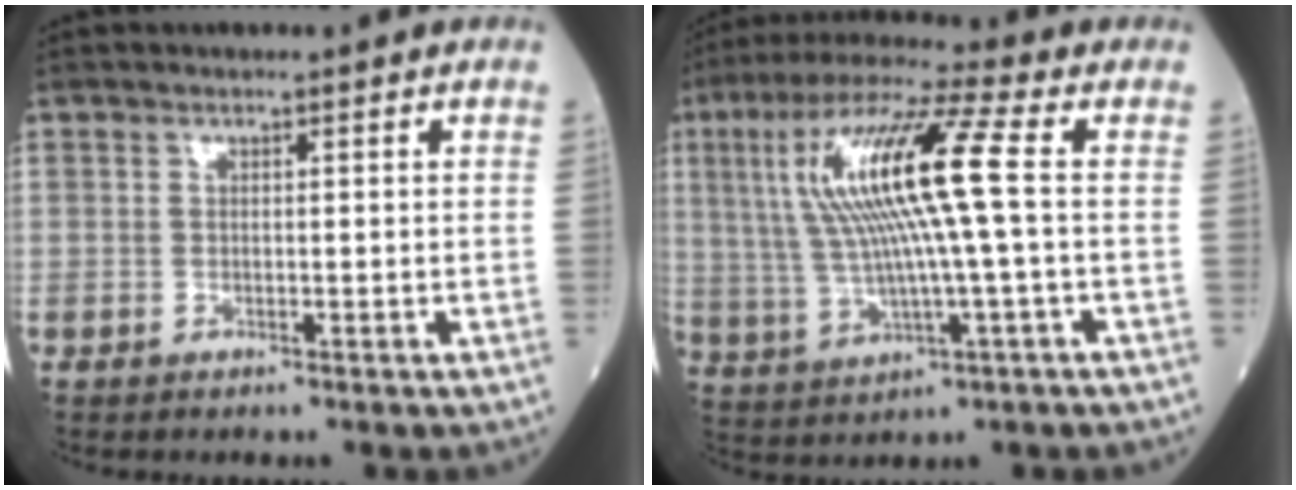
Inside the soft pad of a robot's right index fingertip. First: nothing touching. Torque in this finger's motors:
{"motor_torque": [1.70, 0.44, 1.06, 0.21]}